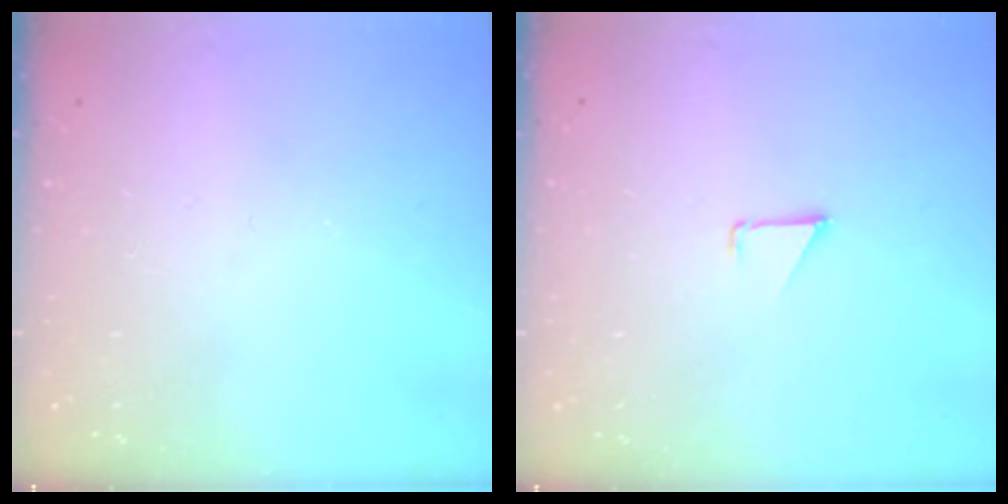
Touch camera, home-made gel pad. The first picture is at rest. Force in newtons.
{"total": 0.9, "press": 0.9, "slide": 0.1}